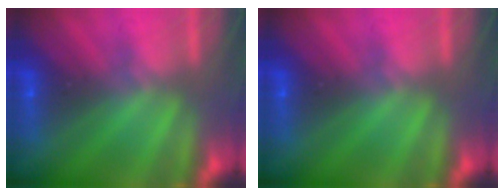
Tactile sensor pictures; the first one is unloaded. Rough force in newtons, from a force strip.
{"total": 0.0}